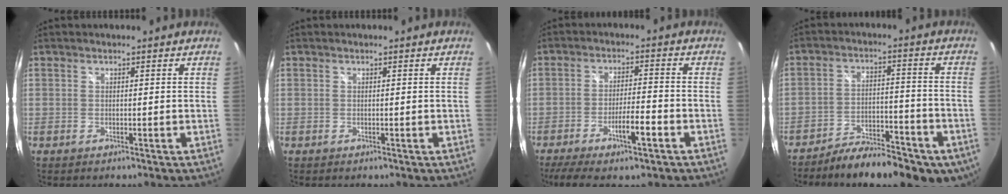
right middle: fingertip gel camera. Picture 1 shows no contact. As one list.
[{"total": 0.0}, {"total": 9.4, "force": [-5.6, 1.4, 7.4], "torque": [-0.149, -0.011, -0.095]}, {"total": 13.7, "force": [-9.9, 5.1, 8.0], "torque": [-0.130, -0.012, -0.144]}]